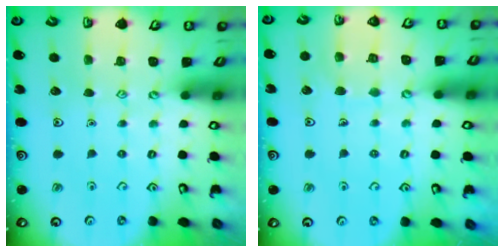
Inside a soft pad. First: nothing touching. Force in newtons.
{"total": 5.8, "press": 5.8, "slide": 0.3}